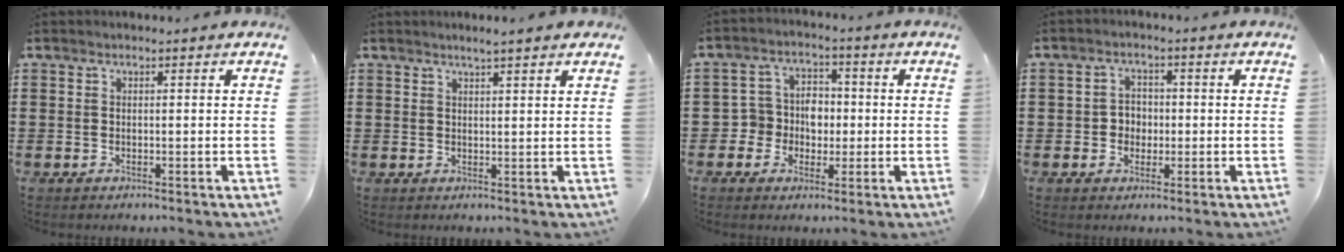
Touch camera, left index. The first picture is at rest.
{"total": 2.0, "force": [1.7, -0.2, 1.0], "torque": [-0.022, 0.001, 0.033]}
{"total": 5.3, "force": [-0.8, 4.9, 1.6], "torque": [-0.051, 0.014, -0.018]}
{"total": 3.0, "force": [-0.6, 2.7, 1.3], "torque": [-0.033, 0.007, -0.015]}